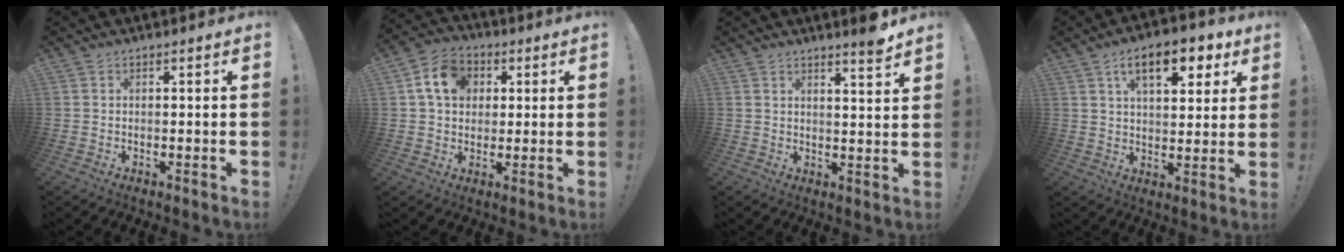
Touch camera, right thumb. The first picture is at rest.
{"total": 11.5, "force": [3.4, 9.0, 6.3], "torque": [-0.103, 0.009, 0.069]}
{"total": 4.9, "force": [3.8, -0.4, 3.1], "torque": [-0.033, -0.036, 0.057]}
{"total": 13.4, "force": [6.5, 6.3, 9.9], "torque": [-0.141, -0.022, 0.107]}